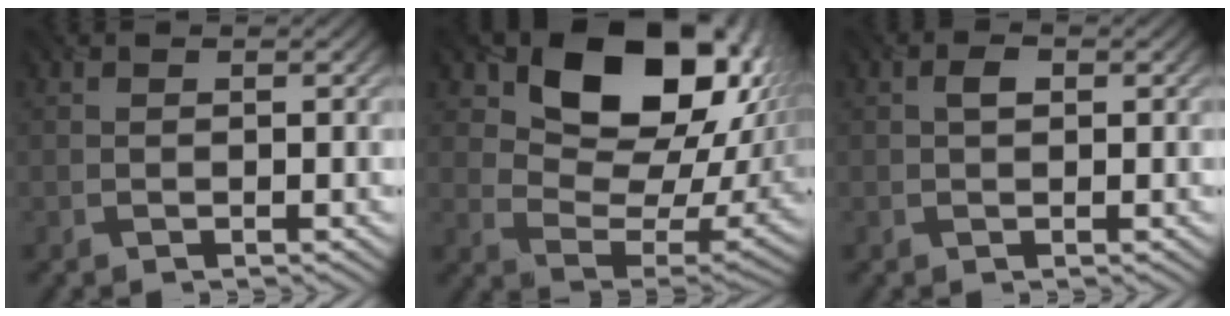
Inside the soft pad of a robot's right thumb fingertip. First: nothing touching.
{"total": 15.7, "force": [7.2, 9.8, 10.0], "torque": [-0.149, -0.016, 0.128]}
{"total": 1.3, "force": [0.3, 0.8, 1.0], "torque": [-0.021, 0.005, 0.004]}